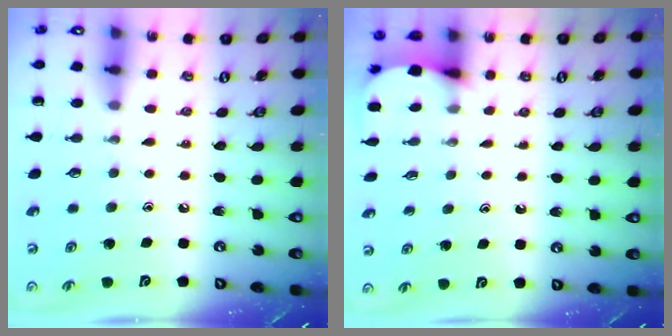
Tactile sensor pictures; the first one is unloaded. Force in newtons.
{"total": 2.5, "press": 2.5, "slide": 0.2}